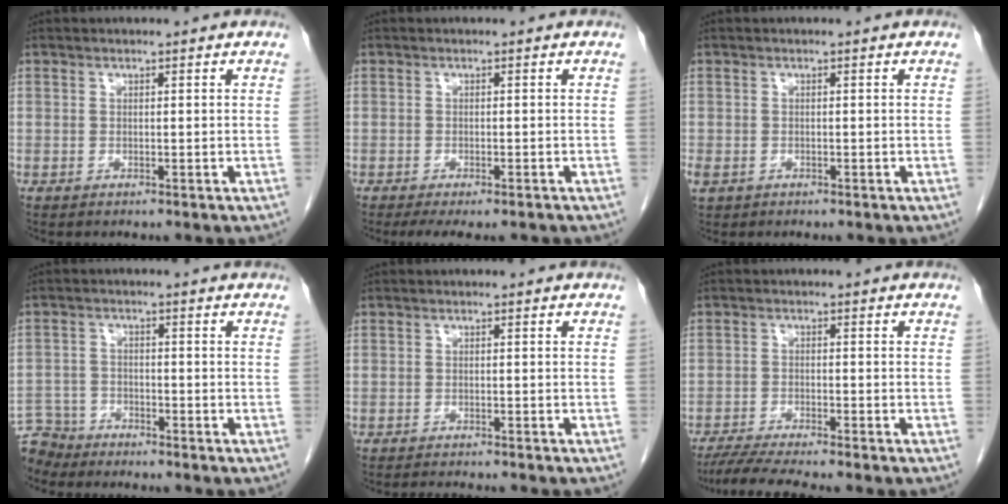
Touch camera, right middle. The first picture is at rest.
{"total": 6.3, "force": [-5.2, 1.6, 3.2], "torque": [-0.039, -0.011, -0.071]}
{"total": 1.6, "force": [-0.6, 1.2, 0.9], "torque": [-0.020, -0.001, -0.003]}
{"total": 5.5, "force": [-5.3, 1.6, -0.5], "torque": [0.016, -0.004, -0.101]}
{"total": 3.0, "force": [-2.8, 0.0, 1.0], "torque": [-0.011, -0.006, -0.037]}
{"total": 6.6, "force": [-5.8, -0.7, 3.2], "torque": [-0.050, -0.020, -0.097]}